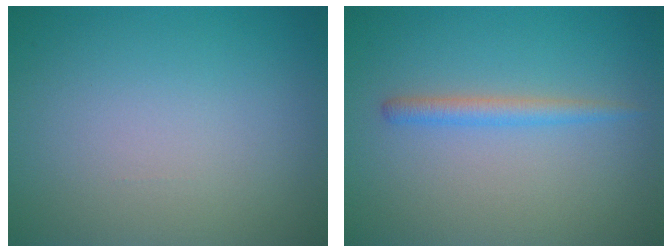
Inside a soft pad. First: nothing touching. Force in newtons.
{"total": 1.7, "press": 1.7, "slide": 0.2}